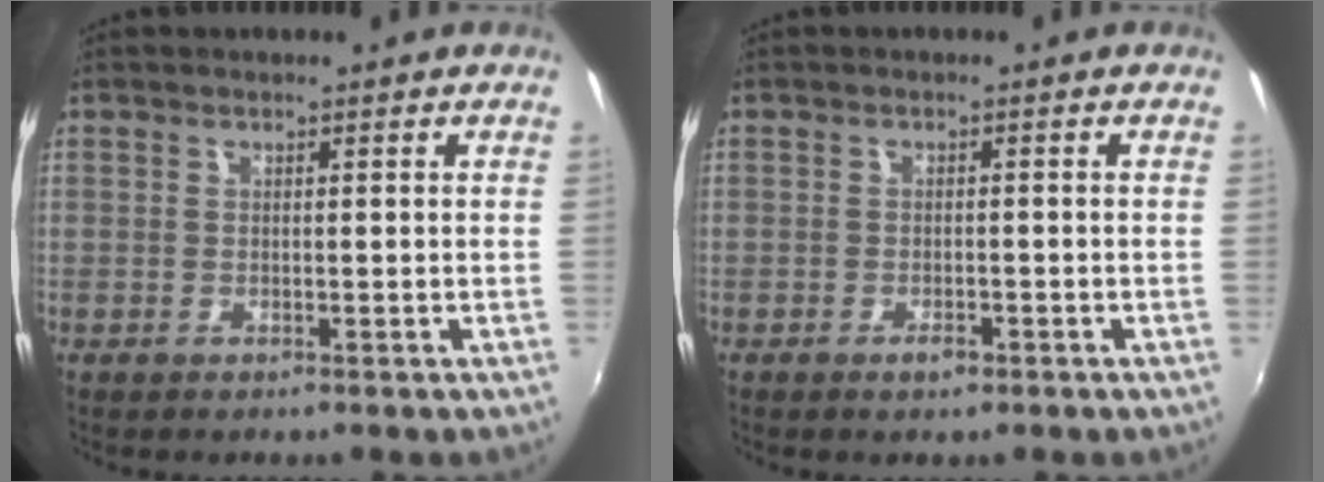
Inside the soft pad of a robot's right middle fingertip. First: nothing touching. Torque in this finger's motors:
{"motor_torque": [1.07, -1.07, 0.06, 0.03]}